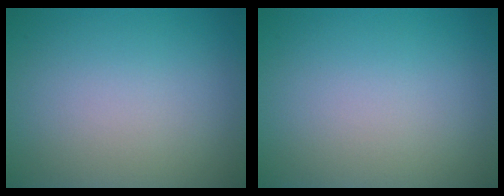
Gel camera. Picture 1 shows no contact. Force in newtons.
{"total": 0.0}